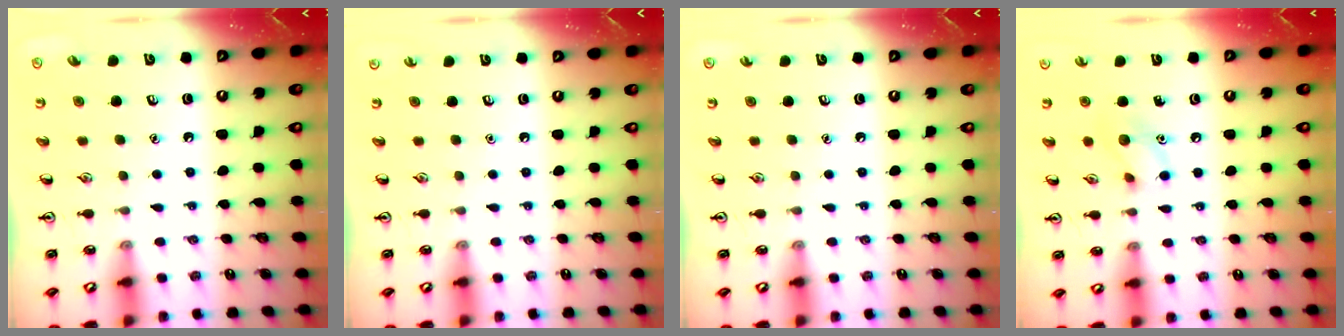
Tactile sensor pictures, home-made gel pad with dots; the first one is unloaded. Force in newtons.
{"total": 0.0}
{"total": 0.0}
{"total": 7.9, "press": 7.9, "slide": 0.5}